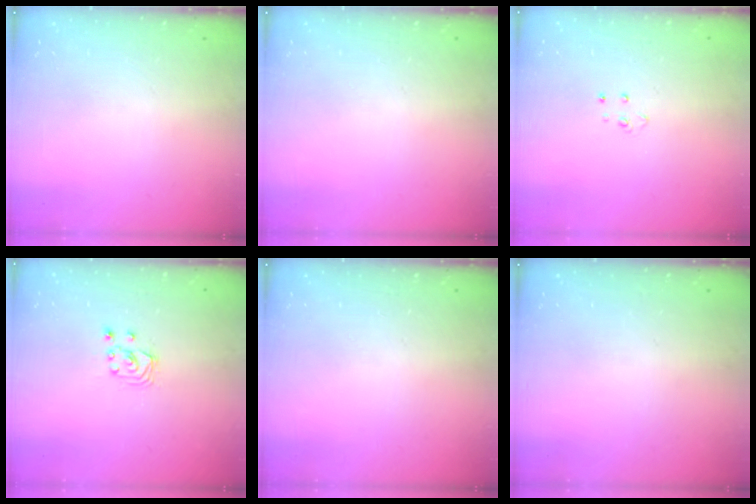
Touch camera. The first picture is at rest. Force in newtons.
{"total": 0.0}
{"total": 4.0, "press": 3.9, "slide": 0.4}
{"total": 3.0, "press": 3.0, "slide": 0.3}
{"total": 0.0}
{"total": 0.0}